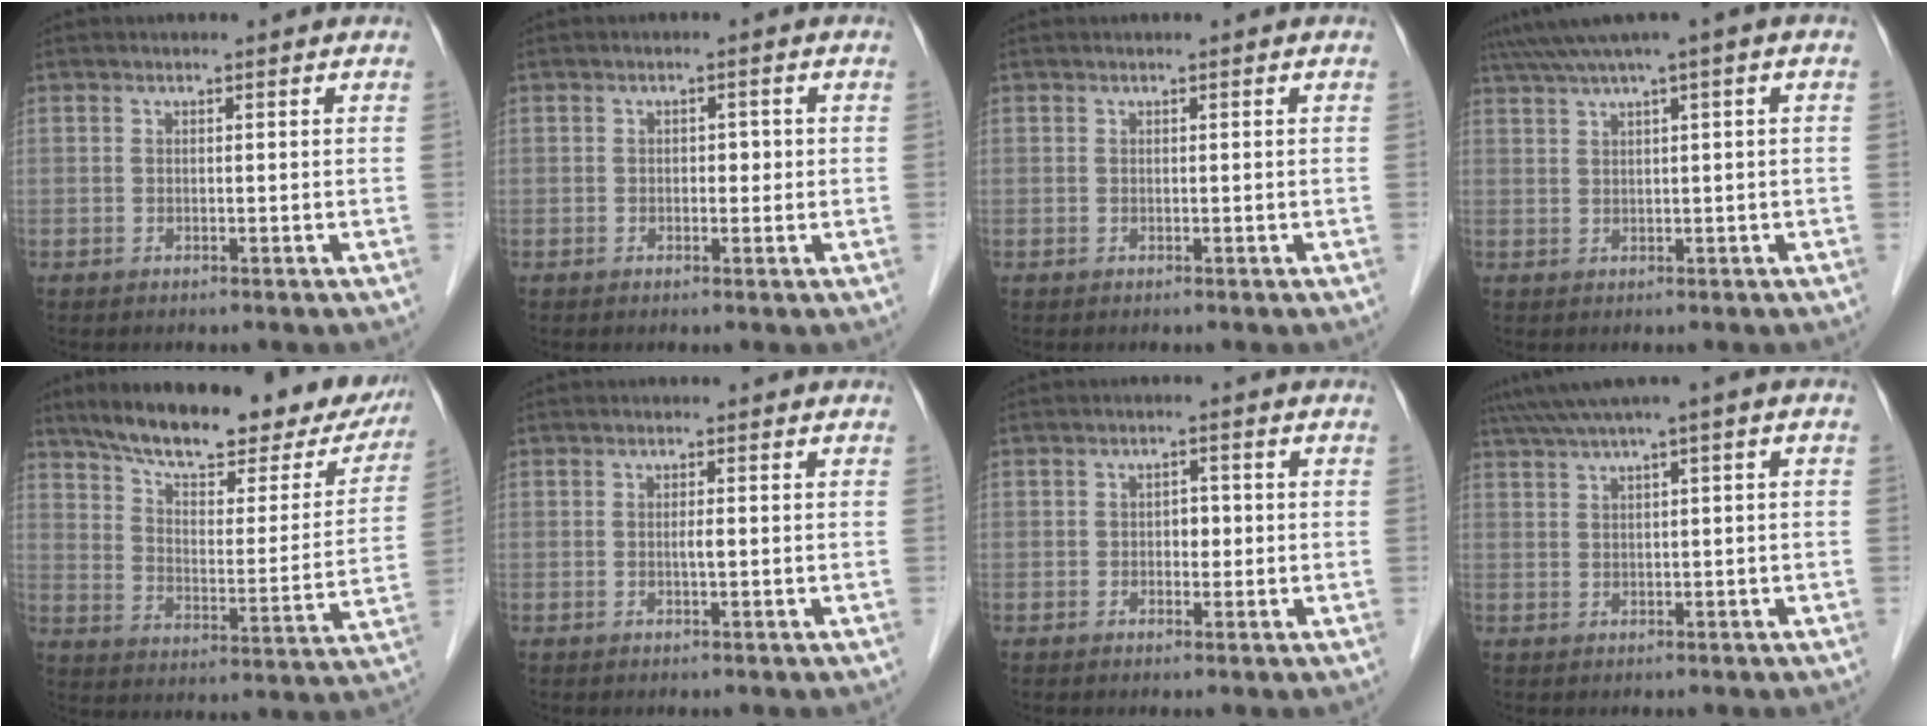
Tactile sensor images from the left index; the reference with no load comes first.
{"total": 1.8, "force": [-0.1, 1.1, 1.4], "torque": [-0.015, 0.006, -0.002]}
{"total": 0.0}
{"total": 5.2, "force": [3.0, -0.7, 4.2], "torque": [-0.084, 0.030, 0.055]}
{"total": 24.5, "force": [20.1, 6.7, 12.4], "torque": [-0.176, -0.002, 0.267]}
{"total": 0.9, "force": [-0.1, 0.0, 0.9], "torque": [-0.016, 0.000, -0.002]}
{"total": 2.2, "force": [-0.2, 1.4, 1.7], "torque": [-0.020, 0.005, -0.003]}
{"total": 4.9, "force": [2.6, -0.4, 4.1], "torque": [-0.084, 0.030, 0.049]}